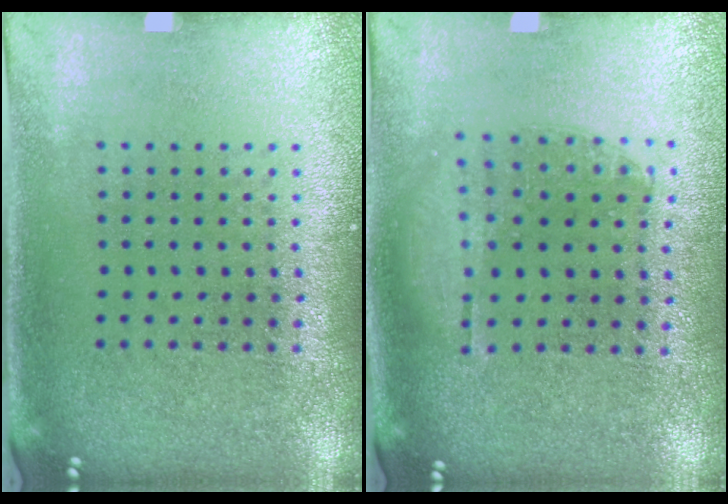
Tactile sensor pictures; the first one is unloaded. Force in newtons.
{"total": 1.0, "press": 0.9, "slide": 0.4}